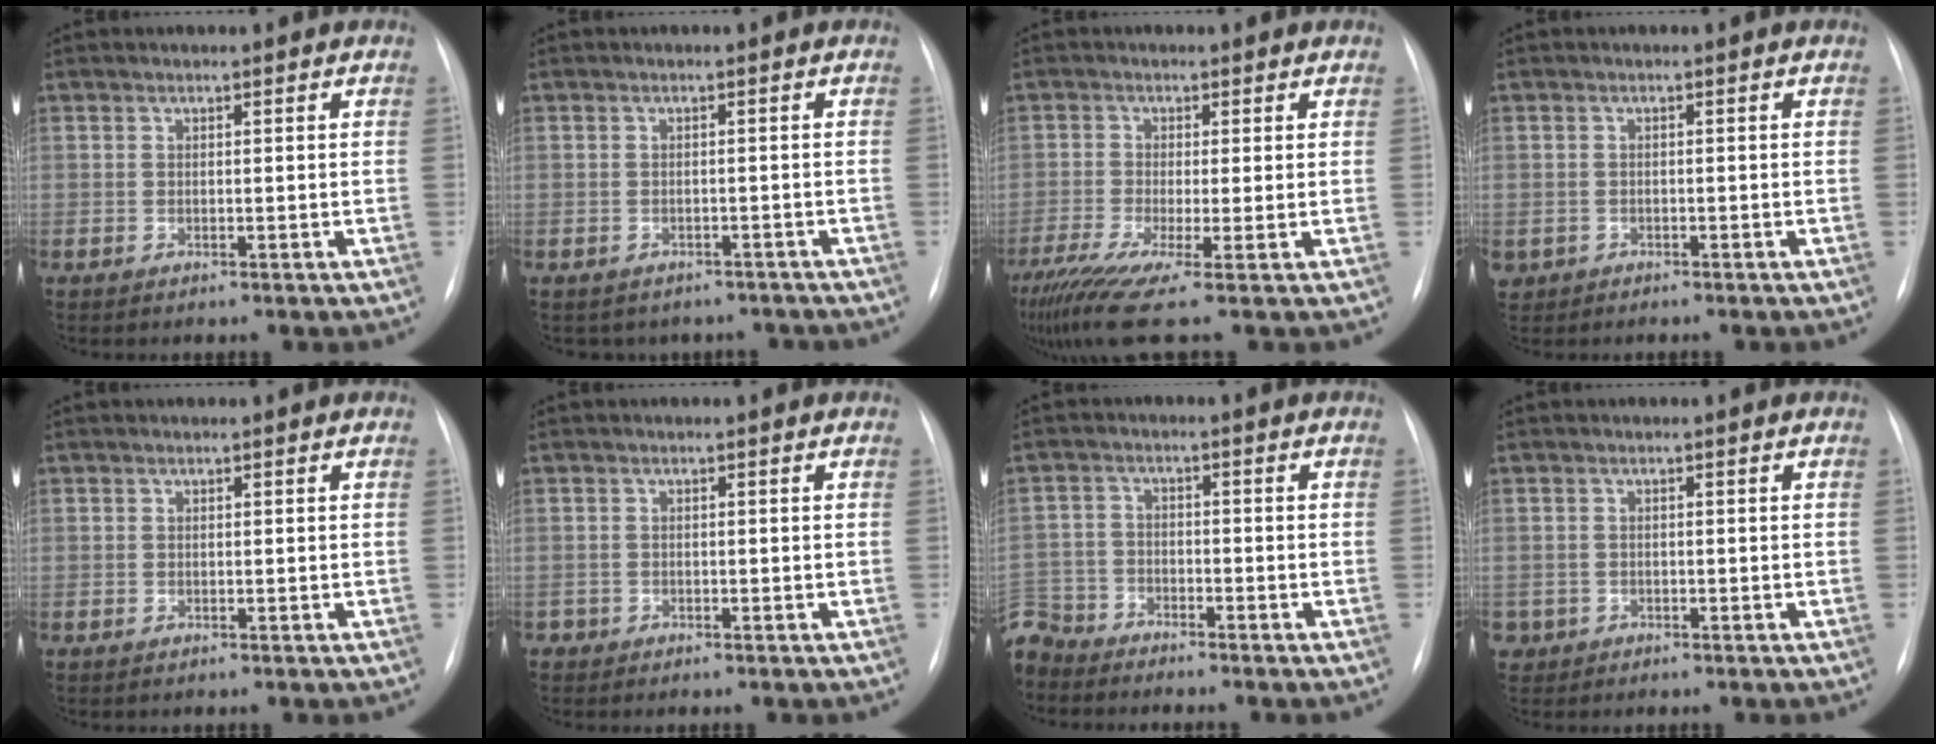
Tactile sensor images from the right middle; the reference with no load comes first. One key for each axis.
{"total": 6.5, "fx": -5.5, "fy": 3.5, "fz": 0.5, "tx": 0.004, "ty": 0.019, "tz": -0.056}
{"total": 9.3, "fx": -5.8, "fy": 0.4, "fz": 7.3, "tx": -0.130, "ty": -0.030, "tz": -0.102}
{"total": 2.5, "fx": -1.5, "fy": 2.0, "fz": 0.3, "tx": -0.008, "ty": 0.001, "tz": -0.023}
{"total": 0.0}
{"total": 0.7, "fx": -0.5, "fy": 0.6, "fz": -0.1, "tx": -0.002, "ty": 0.003, "tz": -0.010}
{"total": 7.6, "fx": -7.0, "fy": 2.9, "fz": 0.4, "tx": -0.014, "ty": -0.003, "tz": -0.139}
{"total": 1.8, "fx": -0.8, "fy": 1.6, "fz": 0.0, "tx": -0.001, "ty": 0.007, "tz": -0.010}